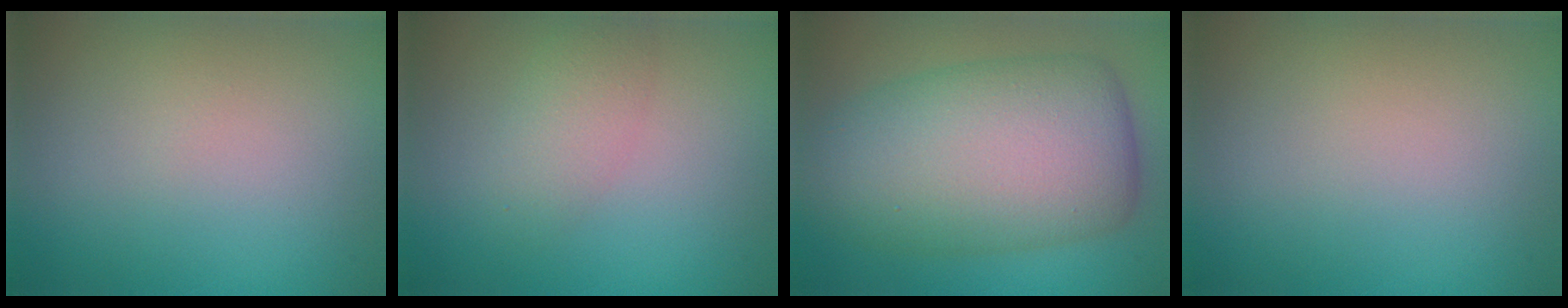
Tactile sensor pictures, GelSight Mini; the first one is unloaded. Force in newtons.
{"total": 2.3, "press": 2.3, "slide": 0.1}
{"total": 11.2, "press": 11.2, "slide": 0.1}
{"total": 0.0}